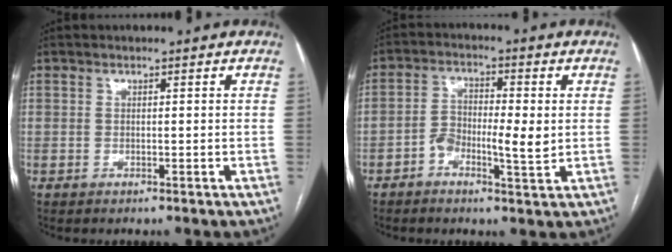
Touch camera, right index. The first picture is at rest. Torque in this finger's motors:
{"motor_torque": [0.18, 0.27, 0.01, 0.03]}